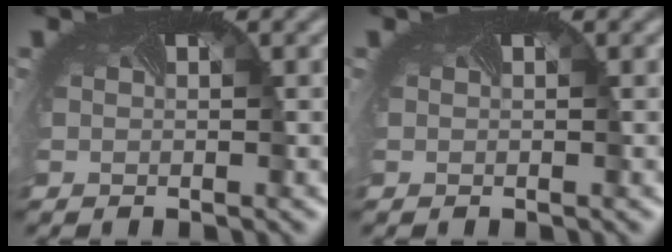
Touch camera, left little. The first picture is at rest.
{"total": 0.0}